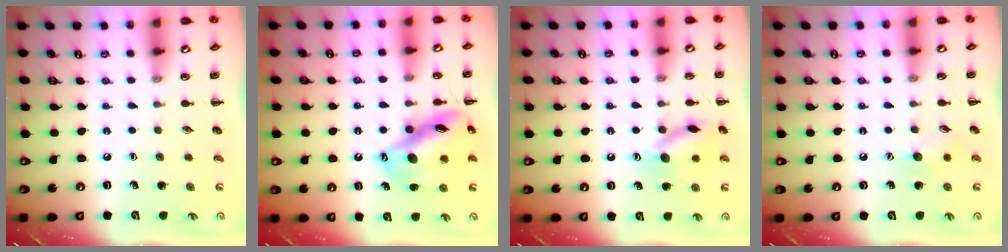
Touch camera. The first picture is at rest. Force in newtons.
{"total": 15.8, "press": 15.7, "slide": 1.9}
{"total": 11.6, "press": 11.6, "slide": 0.8}
{"total": 5.8, "press": 5.8, "slide": 0.8}